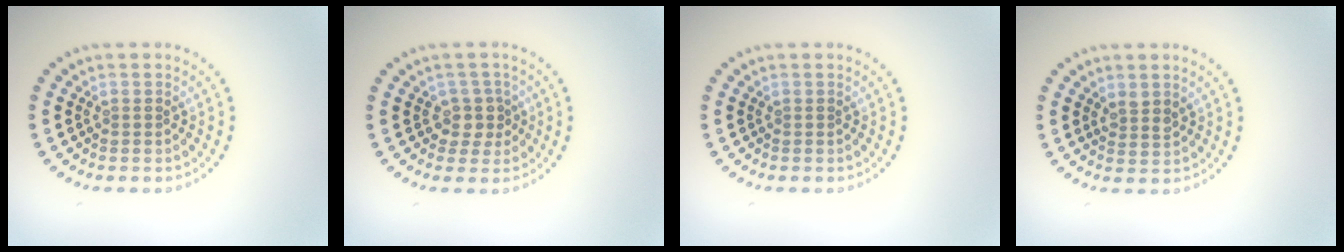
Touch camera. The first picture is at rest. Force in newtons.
{"total": 2.1, "press": 1.7, "slide": 1.2}
{"total": 0.0}
{"total": 1.3, "press": 1.1, "slide": 0.7}